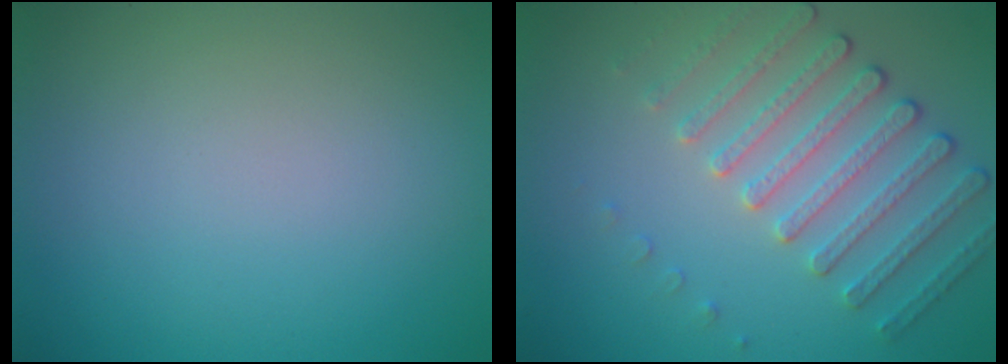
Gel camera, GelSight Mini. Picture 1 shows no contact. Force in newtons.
{"total": 4.4, "press": 3.7, "slide": 2.4}